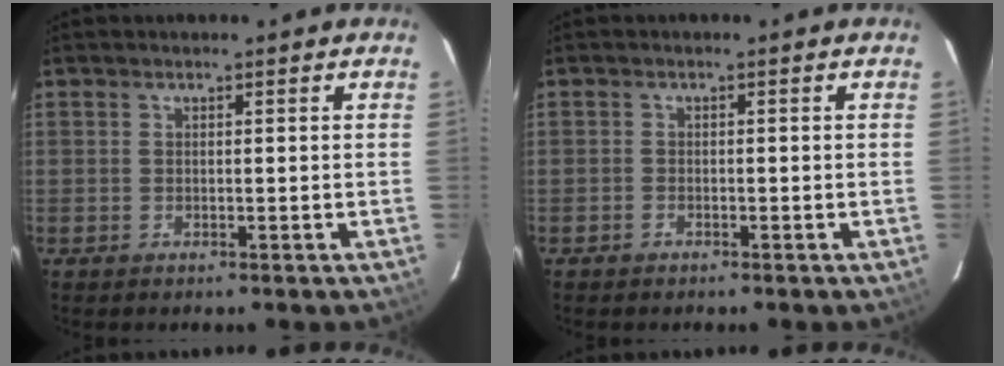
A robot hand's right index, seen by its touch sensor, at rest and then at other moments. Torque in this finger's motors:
{"motor_torque": [0.30, -0.30, 0.00, -0.02]}